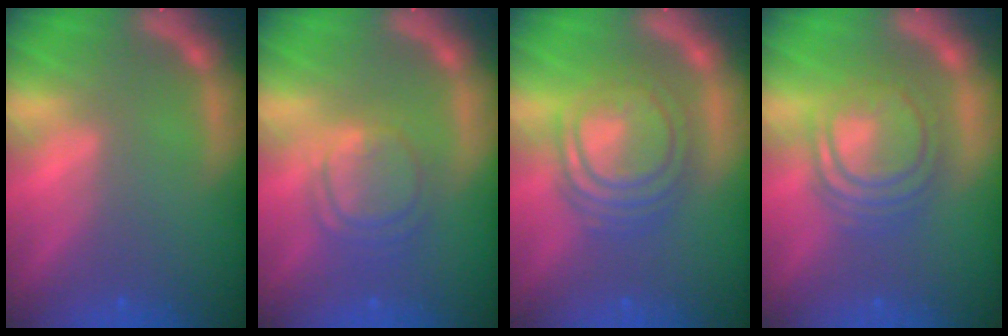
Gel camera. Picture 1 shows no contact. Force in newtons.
{"total": 5.1}
{"total": 8.1}
{"total": 7.1}